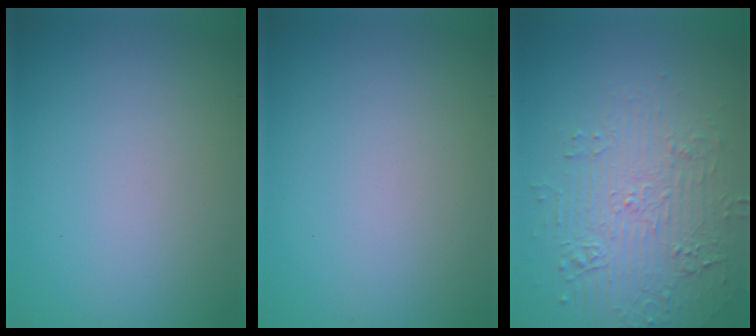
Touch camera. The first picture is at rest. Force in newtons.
{"total": 0.0}
{"total": 5.0, "press": 3.5, "slide": 3.5}